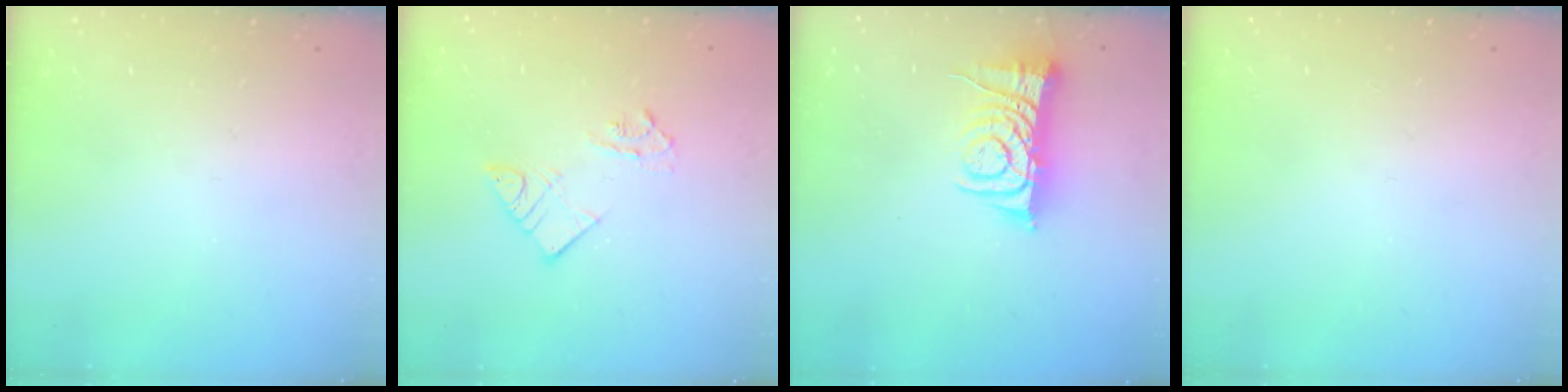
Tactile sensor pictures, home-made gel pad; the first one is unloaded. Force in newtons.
{"total": 7.6, "press": 7.5, "slide": 0.8}
{"total": 8.6, "press": 8.5, "slide": 1.0}
{"total": 0.0}